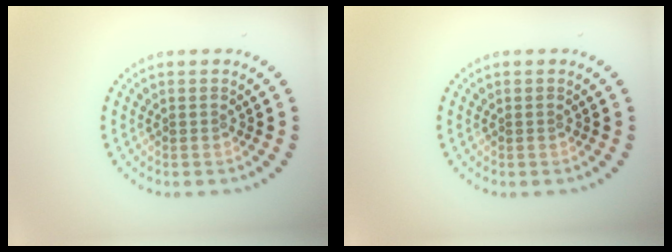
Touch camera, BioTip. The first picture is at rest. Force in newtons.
{"total": 0.0}